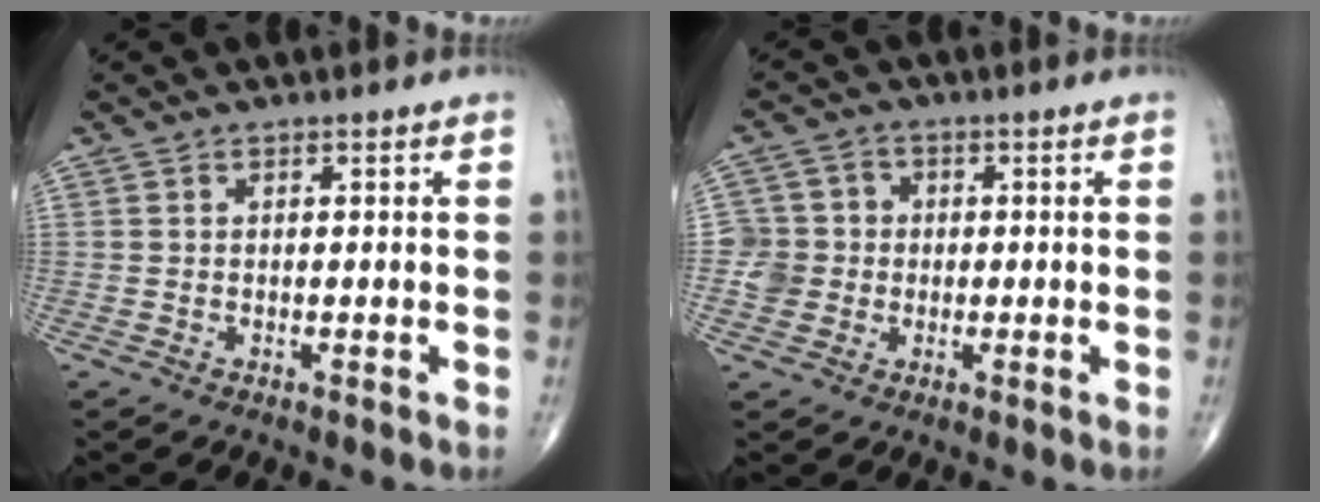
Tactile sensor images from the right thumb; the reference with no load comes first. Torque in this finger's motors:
{"motor_torque": [-0.02, -0.01, -0.11, -0.07, 0.01]}